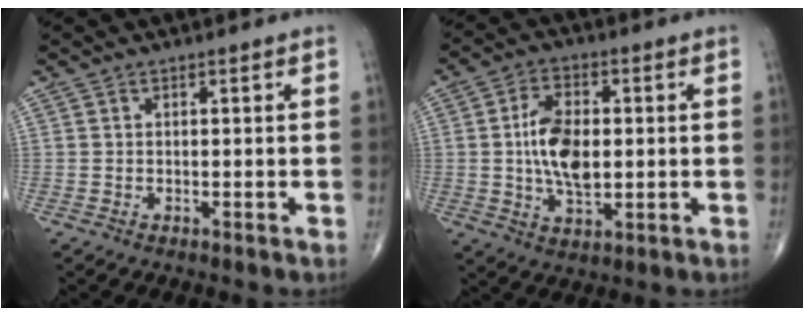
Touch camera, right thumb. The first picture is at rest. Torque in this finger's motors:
{"motor_torque": [1.77, 2.31, 1.27, -0.02, 0.17]}